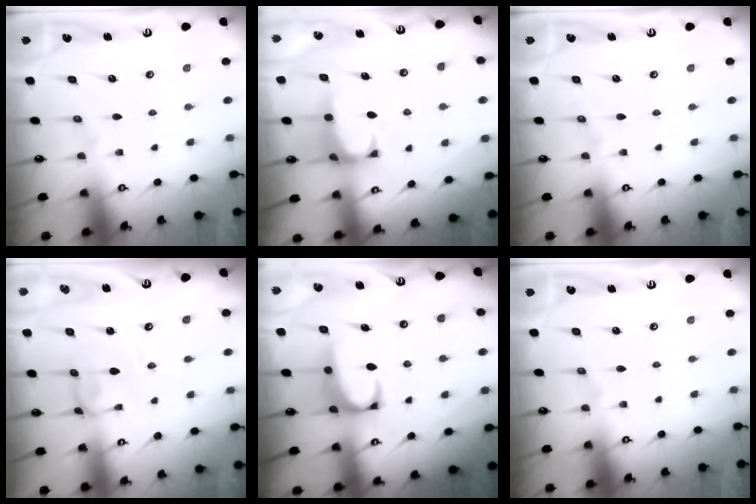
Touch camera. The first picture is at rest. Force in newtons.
{"total": 0.8, "press": 0.6, "slide": 0.5}
{"total": 0.0}
{"total": 0.0}
{"total": 2.3, "press": 2.1, "slide": 1.0}
{"total": 0.0}